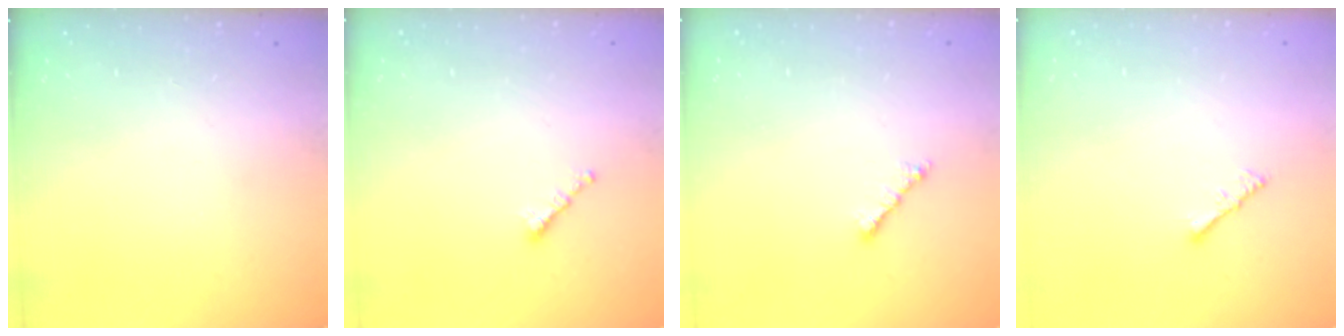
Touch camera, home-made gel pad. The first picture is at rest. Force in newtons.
{"total": 0.7, "press": 0.6, "slide": 0.4}
{"total": 1.8, "press": 1.8, "slide": 0.5}
{"total": 1.3, "press": 1.2, "slide": 0.4}